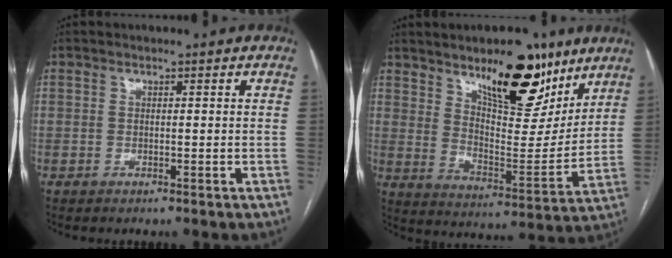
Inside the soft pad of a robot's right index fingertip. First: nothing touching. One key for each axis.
{"total": 16.5, "fx": 11.0, "fy": 5.4, "fz": 11.0, "tx": -0.156, "ty": -0.014, "tz": 0.181}